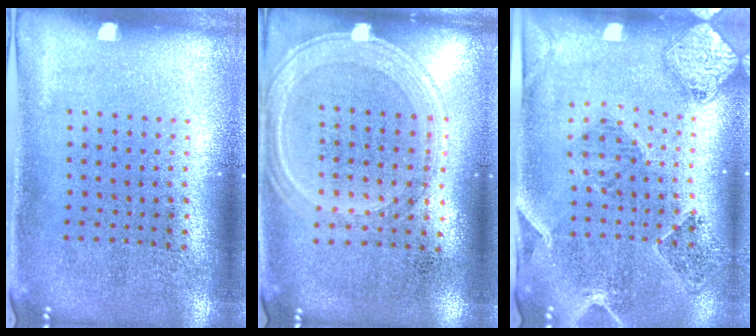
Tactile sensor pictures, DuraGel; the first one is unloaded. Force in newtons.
{"total": 1.2, "press": 1.2, "slide": 0.4}
{"total": 0.7, "press": 0.7, "slide": 0.3}